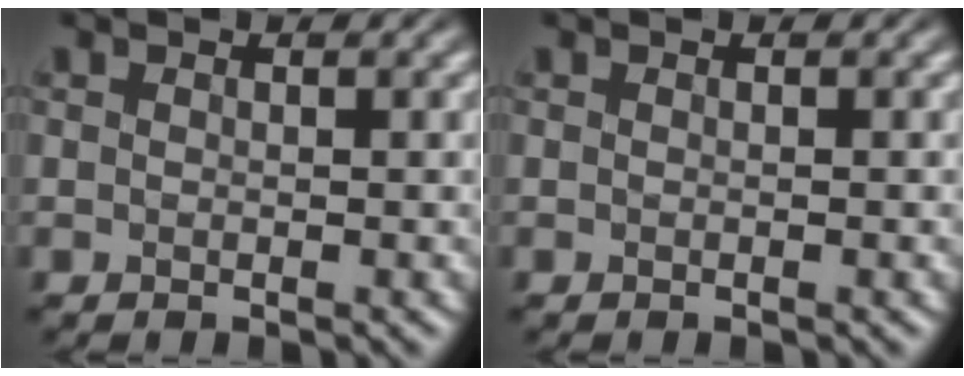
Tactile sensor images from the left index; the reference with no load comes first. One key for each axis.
{"total": 0.0}